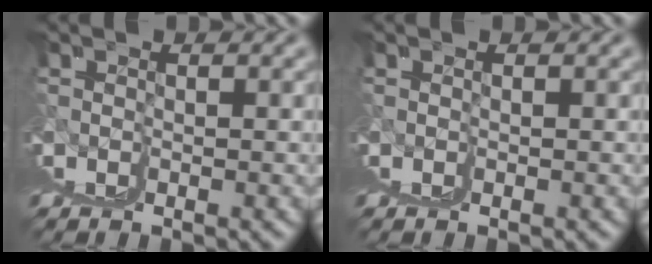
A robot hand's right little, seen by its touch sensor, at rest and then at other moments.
{"total": 0.0}